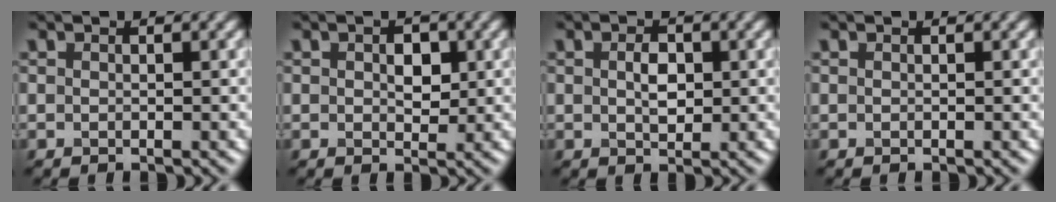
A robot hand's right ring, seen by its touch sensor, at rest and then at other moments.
{"total": 2.4, "force": [0.4, 1.5, 1.8], "torque": [-0.024, -0.002, 0.006]}
{"total": 2.3, "force": [0.2, 1.4, 1.8], "torque": [-0.036, 0.000, 0.005]}
{"total": 0.0}